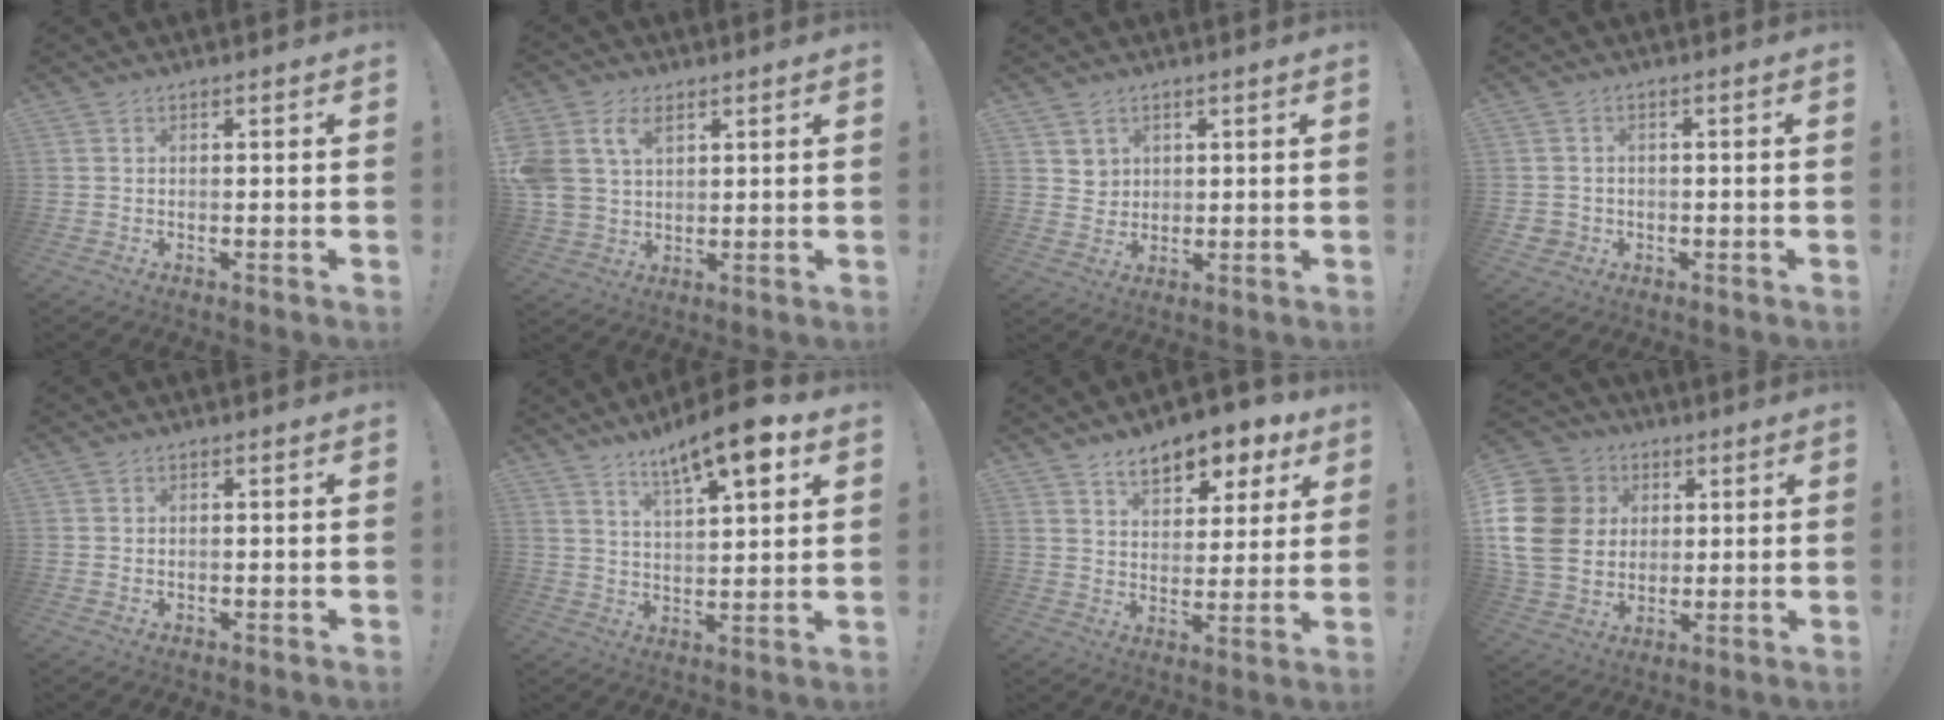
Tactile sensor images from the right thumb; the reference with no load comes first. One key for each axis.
{"total": 9.1, "fx": 4.3, "fy": 6.5, "fz": 4.8, "tx": -0.109, "ty": -0.013, "tz": 0.083}
{"total": 4.4, "fx": 2.5, "fy": 3.6, "fz": 0.7, "tx": -0.004, "ty": -0.017, "tz": 0.048}
{"total": 2.6, "fx": -0.2, "fy": 2.5, "fz": 0.7, "tx": -0.007, "ty": 0.000, "tz": -0.002}
{"total": 0.5, "fx": 0.0, "fy": 0.5, "fz": 0.1, "tx": -0.002, "ty": 0.002, "tz": 0.001}
{"total": 12.4, "fx": 7.9, "fy": 2.8, "fz": 9.1, "tx": -0.139, "ty": -0.042, "tz": 0.127}
{"total": 11.0, "fx": 7.0, "fy": 5.8, "fz": 6.1, "tx": -0.081, "ty": -0.043, "tz": 0.122}
{"total": 18.7, "fx": 3.2, "fy": 15.7, "fz": 9.7, "tx": -0.176, "ty": -0.007, "tz": 0.078}